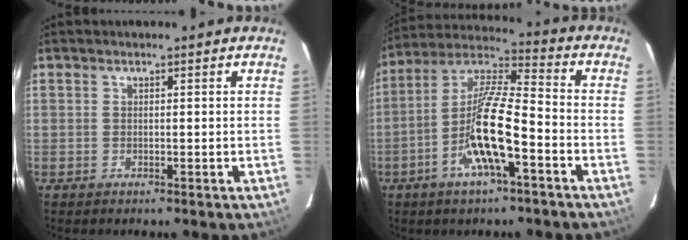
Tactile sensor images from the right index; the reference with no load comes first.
{"total": 13.6, "force": [-5.6, 2.5, 12.1], "torque": [-0.243, -0.002, -0.111]}